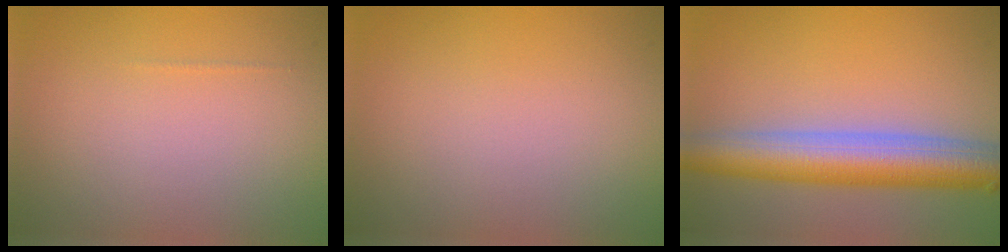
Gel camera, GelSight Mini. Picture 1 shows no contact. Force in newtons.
{"total": 0.0}
{"total": 7.6, "press": 7.6, "slide": 0.1}